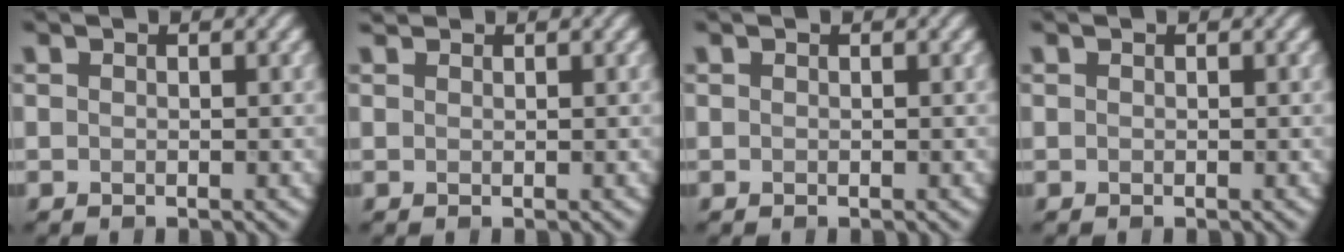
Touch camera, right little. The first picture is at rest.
{"total": 0.8, "force": [0.8, 0.1, 0.1], "torque": [-0.007, 0.001, 0.013]}
{"total": 0.0}
{"total": 0.0}